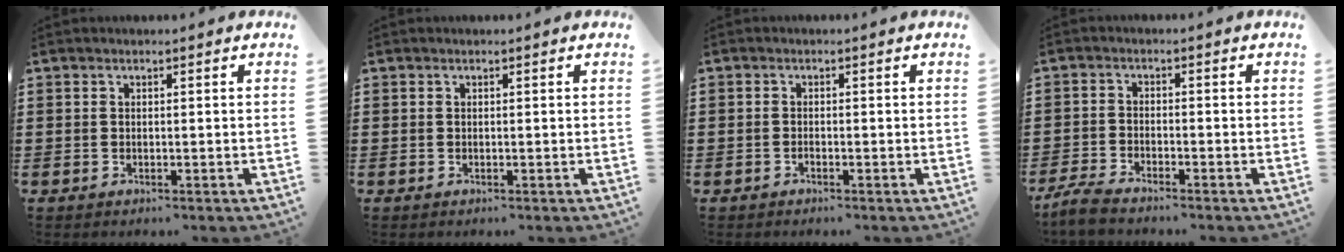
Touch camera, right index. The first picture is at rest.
{"total": 0.0}
{"total": 0.5, "force": [-0.5, 0.3, 0.0], "torque": [-0.001, 0.002, -0.010]}
{"total": 3.1, "force": [-3.0, 0.1, 0.9], "torque": [-0.033, -0.001, -0.065]}